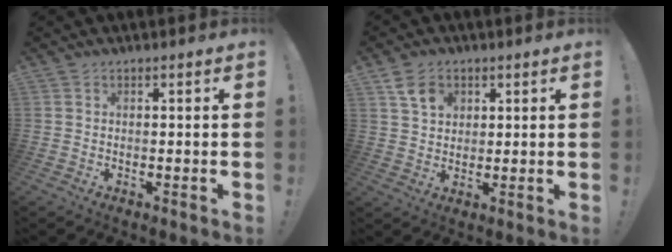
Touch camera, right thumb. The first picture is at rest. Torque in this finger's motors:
{"motor_torque": [1.54, 2.85, 0.42, 0.28, 0.18]}